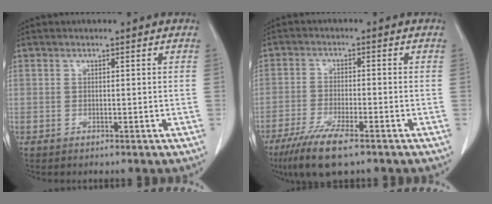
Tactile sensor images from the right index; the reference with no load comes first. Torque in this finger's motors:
{"motor_torque": [0.77, -0.82, 0.37, 0.13]}